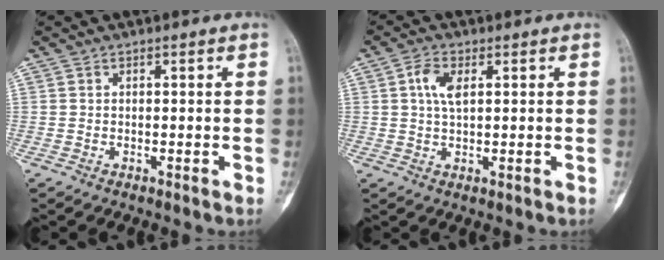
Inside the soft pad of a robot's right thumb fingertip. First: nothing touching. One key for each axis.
{"total": 4.7, "fx": 1.3, "fy": 2.2, "fz": 3.9, "tx": -0.080, "ty": -0.001, "tz": 0.021}